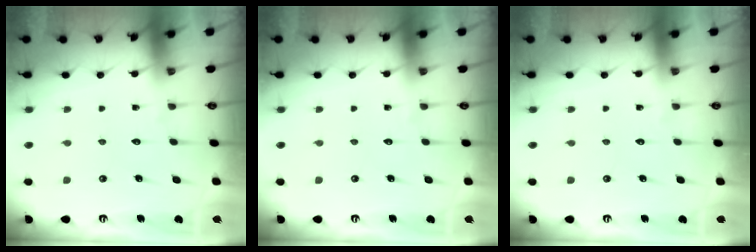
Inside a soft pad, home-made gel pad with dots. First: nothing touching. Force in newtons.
{"total": 0.0}
{"total": 0.0}